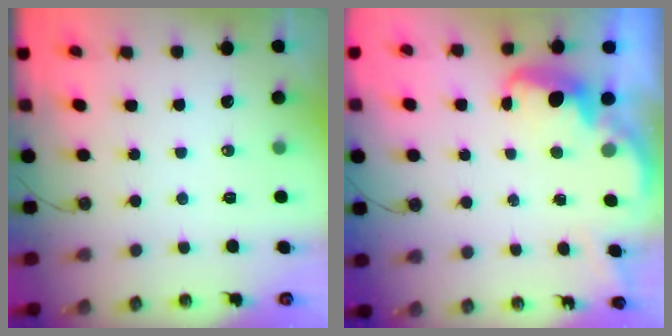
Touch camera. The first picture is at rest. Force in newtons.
{"total": 2.5, "press": 2.5, "slide": 0.4}